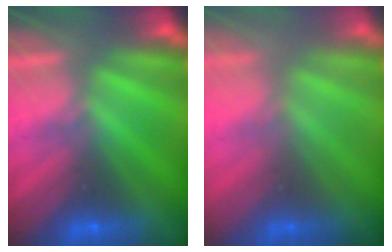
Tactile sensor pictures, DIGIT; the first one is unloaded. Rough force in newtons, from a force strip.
{"total": 2.8}